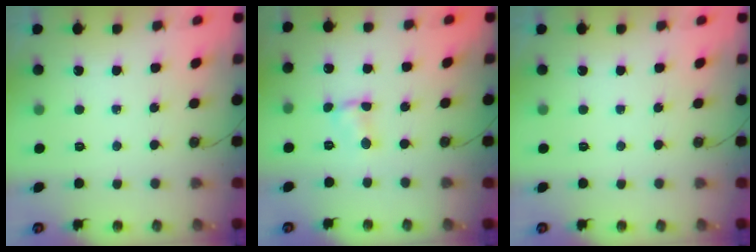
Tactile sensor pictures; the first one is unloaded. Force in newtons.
{"total": 2.2, "press": 2.1, "slide": 0.3}
{"total": 0.0}